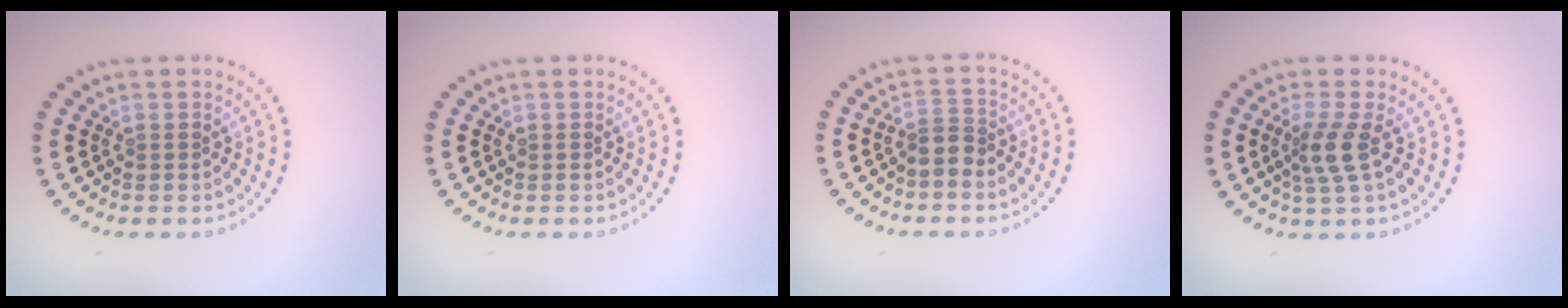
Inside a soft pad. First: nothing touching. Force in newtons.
{"total": 0.0}
{"total": 2.0, "press": 1.6, "slide": 1.2}
{"total": 2.7, "press": 2.0, "slide": 1.7}